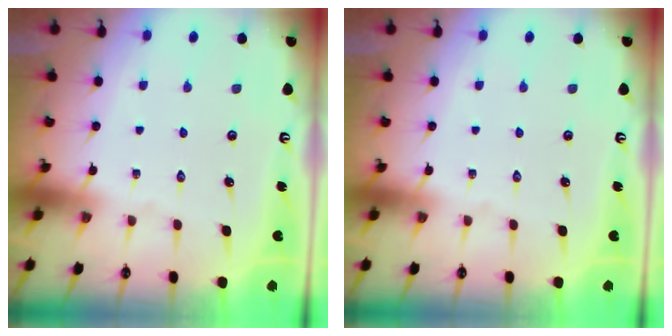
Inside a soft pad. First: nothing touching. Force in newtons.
{"total": 0.0}